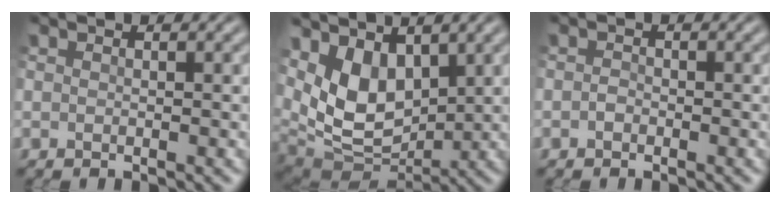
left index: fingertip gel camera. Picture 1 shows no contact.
{"total": 7.1, "force": [2.3, 4.4, 5.0], "torque": [-0.105, -0.012, 0.042]}
{"total": 0.5, "force": [-0.3, 0.4, 0.2], "torque": [-0.004, 0.006, -0.007]}